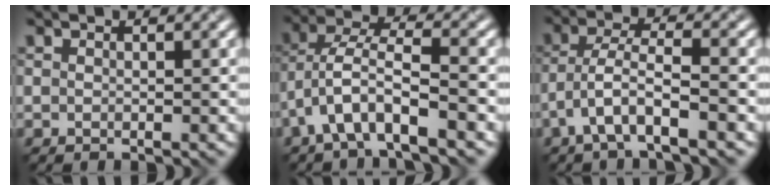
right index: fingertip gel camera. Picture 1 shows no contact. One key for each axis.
{"total": 5.1, "fx": -2.5, "fy": 1.3, "fz": 4.2, "tx": -0.080, "ty": 0.020, "tz": -0.055}
{"total": 4.2, "fx": -2.3, "fy": 0.8, "fz": 3.4, "tx": -0.067, "ty": 0.014, "tz": -0.050}